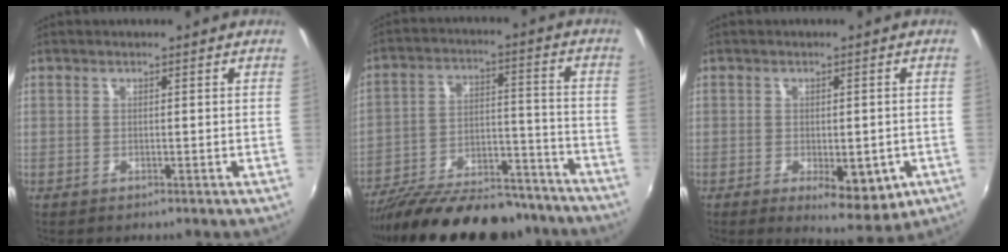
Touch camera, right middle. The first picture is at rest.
{"total": 26.4, "force": [-22.1, 8.6, 11.5], "torque": [-0.212, 0.000, -0.308]}
{"total": 8.3, "force": [-3.1, 3.8, 6.7], "torque": [-0.092, -0.019, -0.035]}